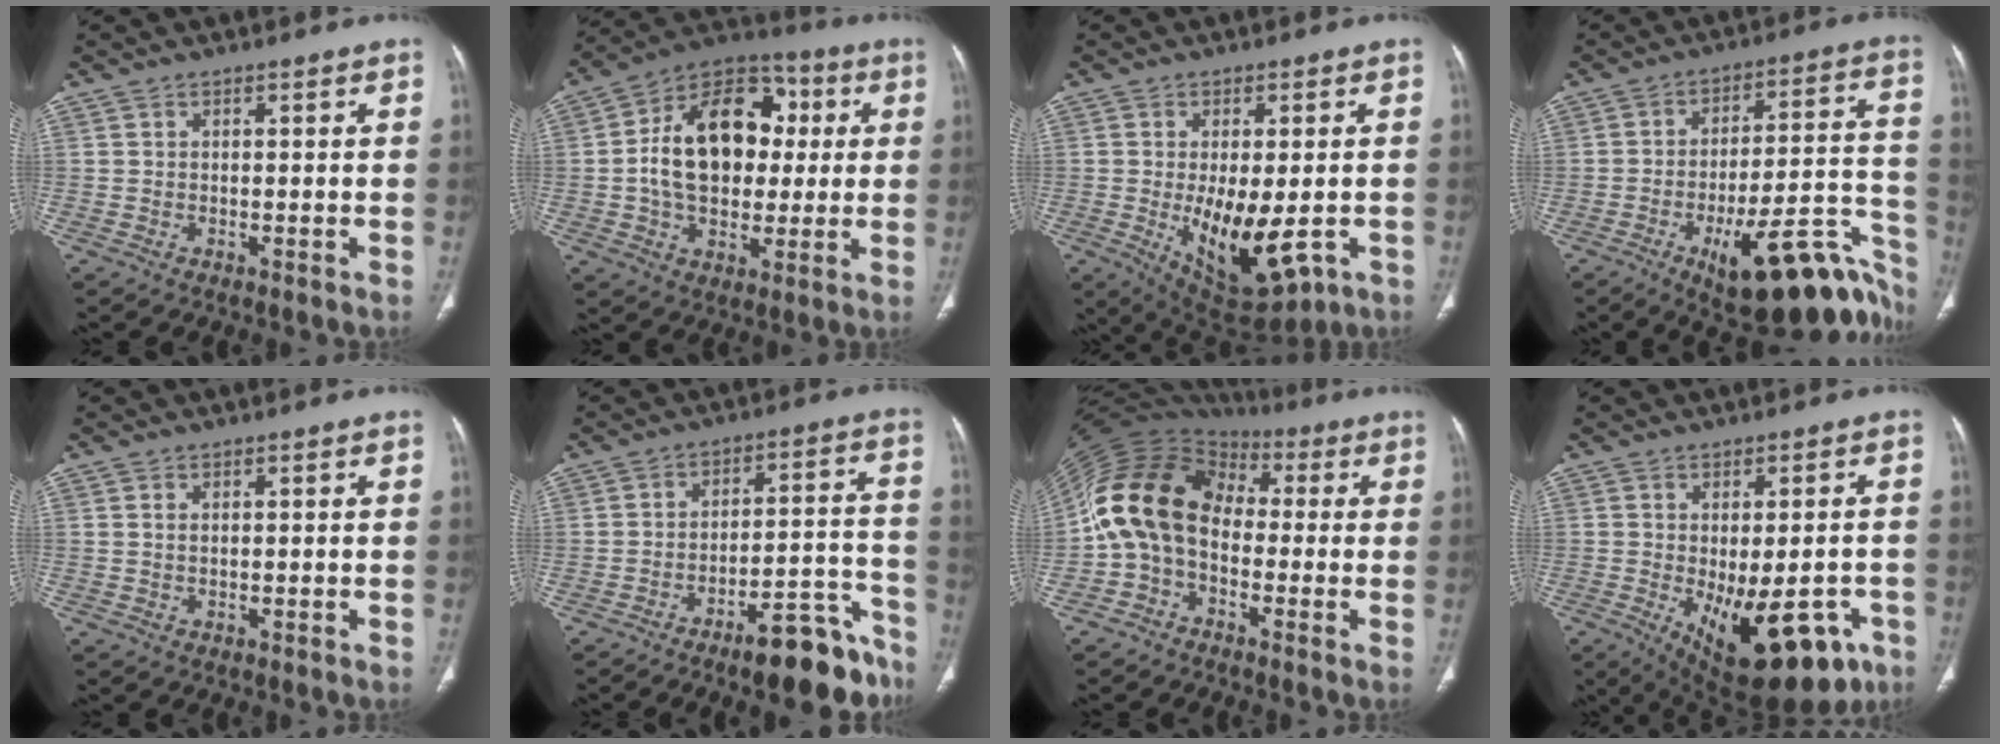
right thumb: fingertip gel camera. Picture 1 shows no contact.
{"total": 20.0, "force": [1.9, 13.9, 14.3], "torque": [-0.200, 0.024, 0.027]}
{"total": 14.4, "force": [-3.6, 6.7, 12.2], "torque": [-0.184, -0.013, -0.029]}
{"total": 25.3, "force": [-13.2, 8.8, 19.6], "torque": [-0.175, 0.095, -0.178]}
{"total": 0.8, "force": [0.2, 0.4, 0.6], "torque": [-0.017, 0.003, 0.007]}
{"total": 13.4, "force": [-9.7, 3.9, 8.4], "torque": [-0.082, 0.092, -0.142]}
{"total": 14.2, "force": [-0.8, 10.3, 9.7], "torque": [-0.167, 0.050, -0.029]}
{"total": 20.0, "force": [-8.1, 9.6, 15.5], "torque": [-0.171, -0.002, -0.091]}